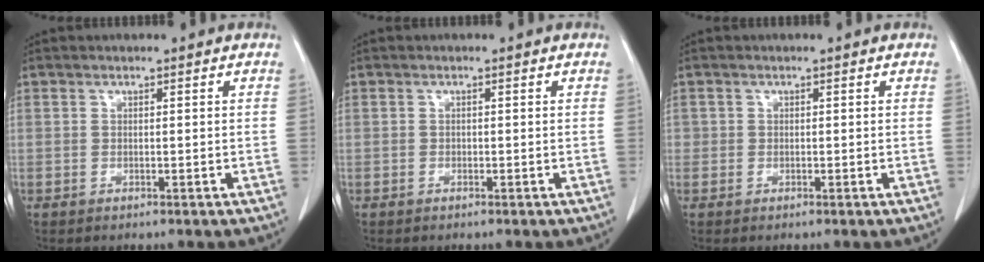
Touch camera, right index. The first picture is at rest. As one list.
[{"total": 0.0}, {"total": 0.5, "force": [-0.2, 0.5, 0.0], "torque": [0.005, 0.005, -0.006]}]